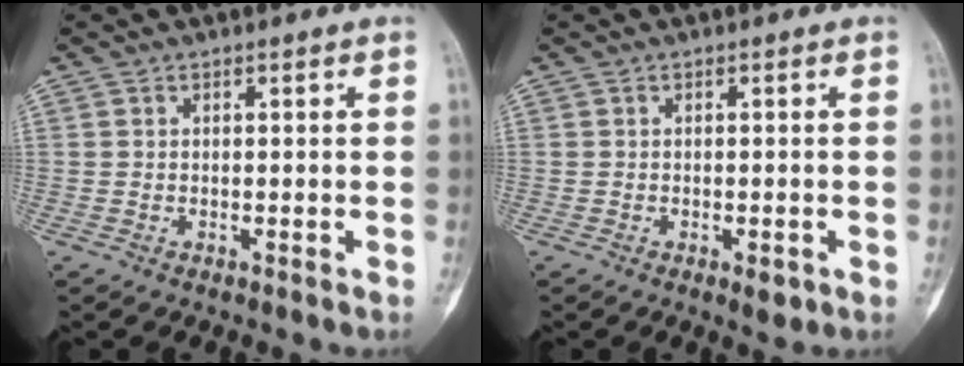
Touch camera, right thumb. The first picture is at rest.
{"total": 2.0, "force": [-0.8, 0.9, 1.6], "torque": [-0.017, 0.000, -0.007]}